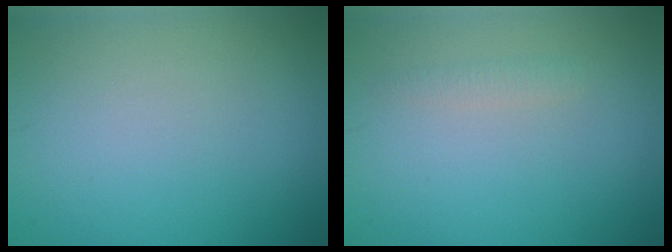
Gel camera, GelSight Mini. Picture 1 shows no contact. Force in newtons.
{"total": 0.9, "press": 0.9, "slide": 0.0}